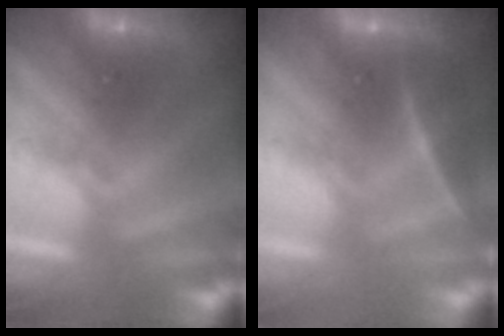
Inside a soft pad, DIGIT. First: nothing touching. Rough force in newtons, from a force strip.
{"total": 1.8}